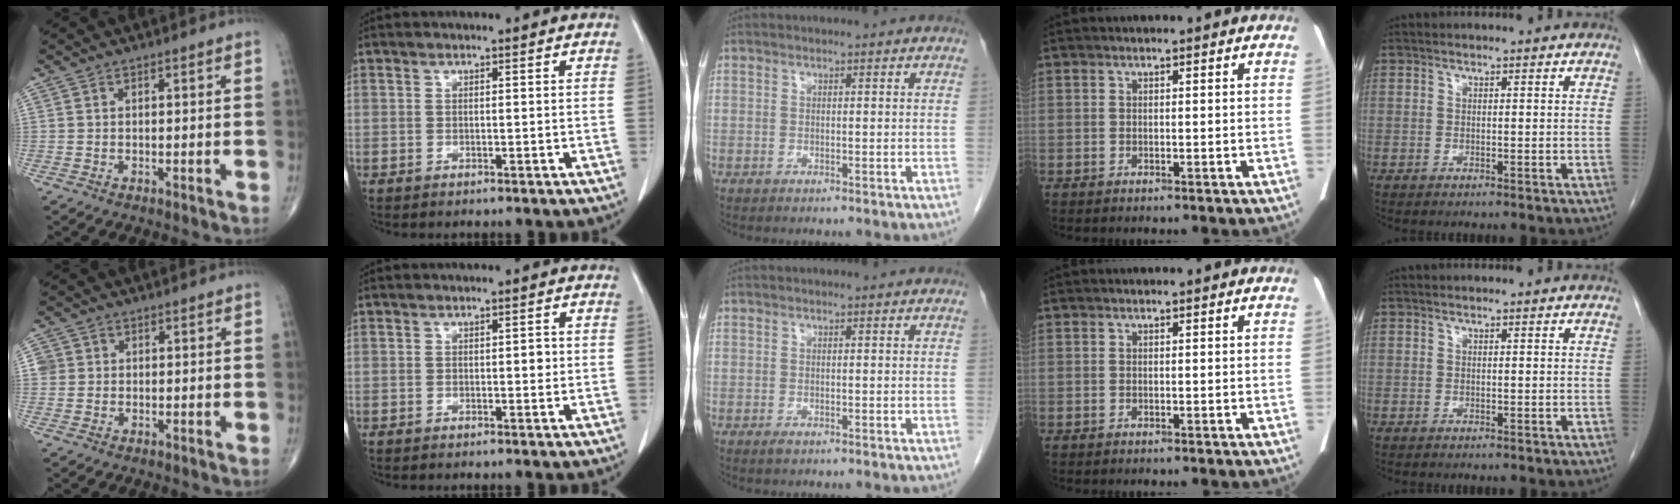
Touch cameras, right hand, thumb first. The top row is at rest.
{"thumb": {"total": 2.5, "force": [0.4, 2.4, 0.5], "torque": [0.007, 0.005, 0.006]}, "index": {"total": 1.2, "force": [-0.1, 0.6, 1.1], "torque": [-0.012, 0.002, -0.002]}, "middle": {"total": 0.5, "force": [-0.3, 0.2, 0.4], "torque": [-0.006, -0.001, -0.003]}}